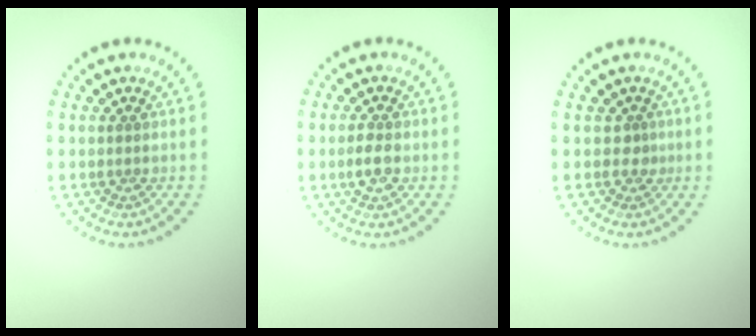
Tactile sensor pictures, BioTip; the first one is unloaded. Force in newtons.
{"total": 1.8, "press": 1.7, "slide": 0.3}
{"total": 0.9, "press": 0.6, "slide": 0.7}